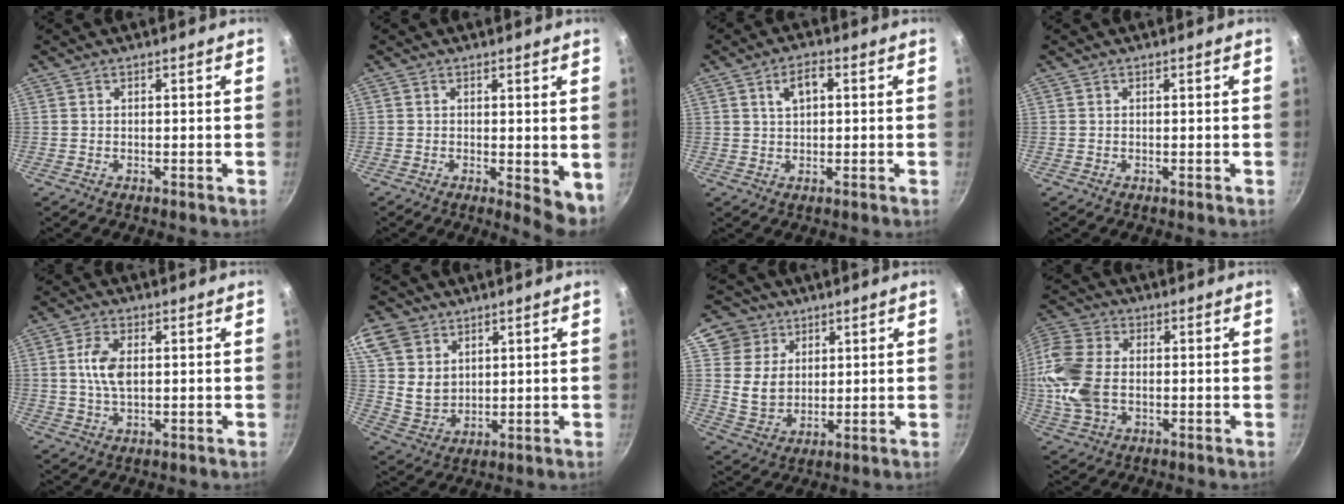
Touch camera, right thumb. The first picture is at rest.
{"total": 5.2, "force": [-0.1, 2.1, 4.7], "torque": [-0.052, -0.006, 0.002]}
{"total": 4.5, "force": [1.2, 2.4, 3.6], "torque": [-0.052, 0.010, 0.021]}
{"total": 0.0}
{"total": 6.4, "force": [0.8, 3.5, 5.3], "torque": [-0.100, 0.004, 0.013]}
{"total": 12.7, "force": [6.2, 9.7, 5.4], "torque": [-0.098, -0.015, 0.130]}
{"total": 10.3, "force": [4.6, 8.7, 3.1], "torque": [-0.025, -0.015, 0.087]}
{"total": 14.4, "force": [-0.8, 9.7, 10.5], "torque": [-0.218, 0.019, -0.024]}